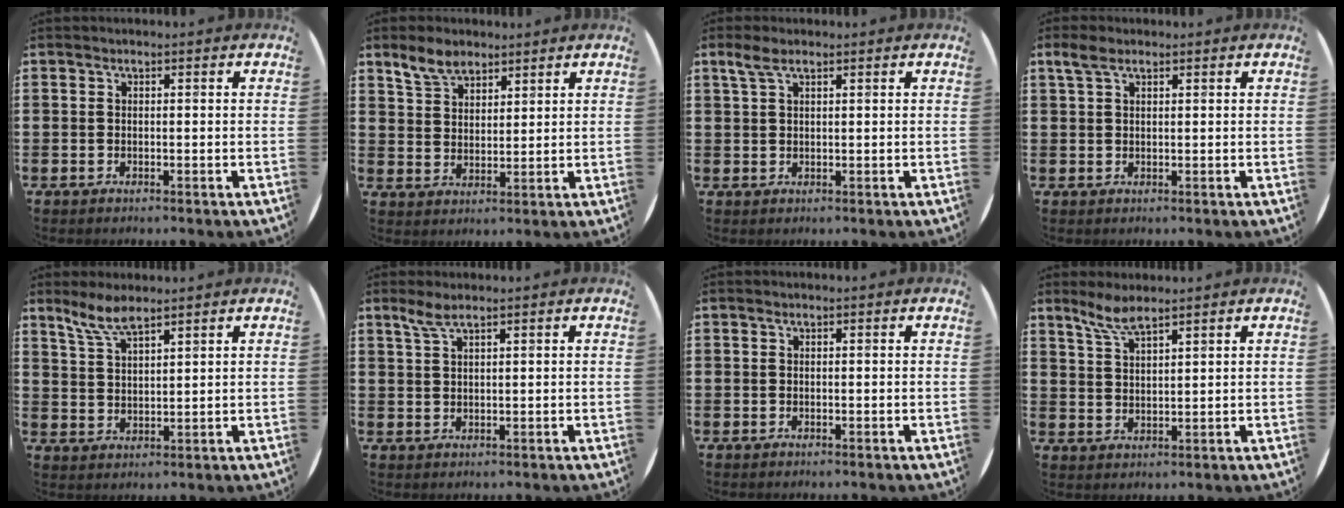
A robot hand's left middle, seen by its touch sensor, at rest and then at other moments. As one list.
[{"total": 4.7, "force": [3.9, 2.3, 1.5], "torque": [-0.039, -0.001, 0.074]}, {"total": 2.3, "force": [1.6, 0.7, 1.5], "torque": [-0.032, 0.005, 0.028]}, {"total": 2.2, "force": [1.5, 1.0, 1.3], "torque": [-0.029, 0.006, 0.026]}, {"total": 4.8, "force": [4.0, 1.1, 2.5], "torque": [-0.059, -0.003, 0.071]}, {"total": 2.4, "force": [1.8, 0.3, 1.5], "torque": [-0.033, 0.003, 0.032]}, {"total": 0.0}, {"total": 4.1, "force": [3.4, 0.8, 2.1], "torque": [-0.049, 0.001, 0.062]}]